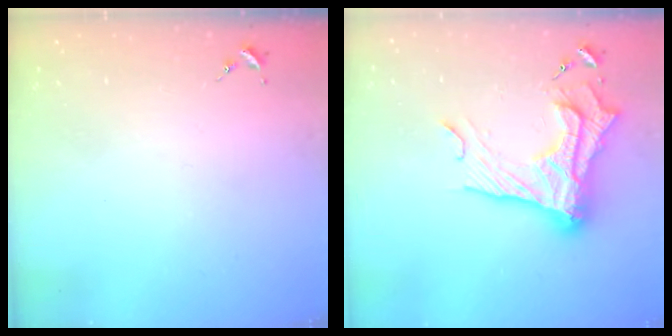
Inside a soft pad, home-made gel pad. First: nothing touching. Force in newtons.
{"total": 22.9, "press": 22.8, "slide": 1.7}